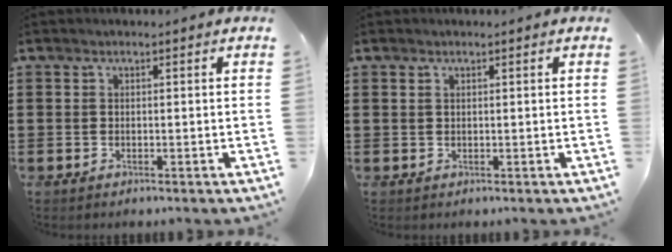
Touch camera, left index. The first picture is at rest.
{"total": 0.7, "force": [0.4, 0.4, 0.5], "torque": [-0.011, 0.004, 0.006]}